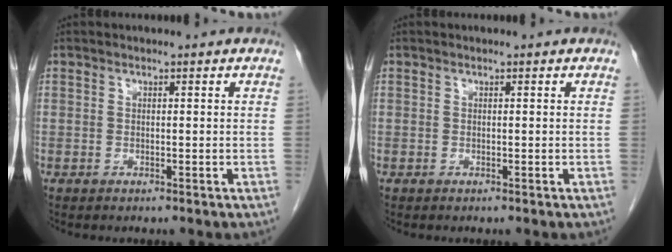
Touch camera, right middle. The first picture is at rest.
{"total": 0.0}